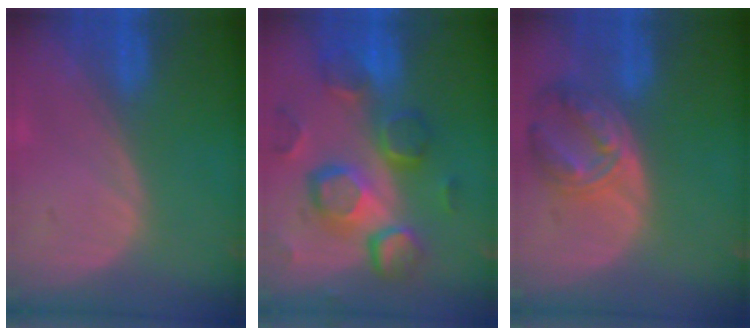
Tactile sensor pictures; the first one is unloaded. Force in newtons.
{"total": 12.2, "press": 10.7, "slide": 6.0}
{"total": 8.3, "press": 7.2, "slide": 4.0}